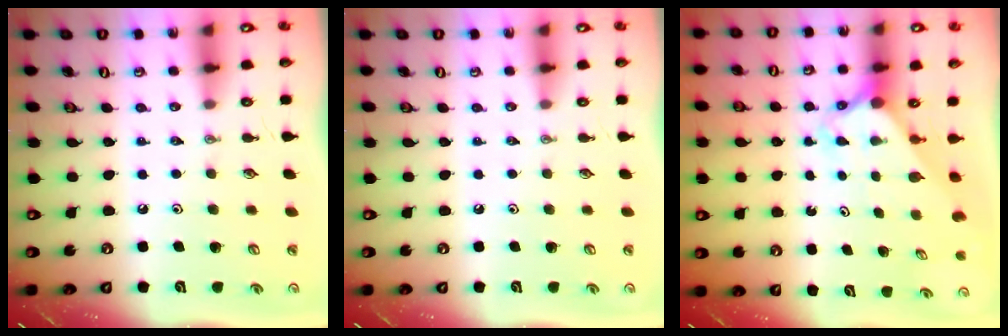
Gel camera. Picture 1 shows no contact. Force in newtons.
{"total": 0.0}
{"total": 2.7, "press": 2.7, "slide": 0.2}